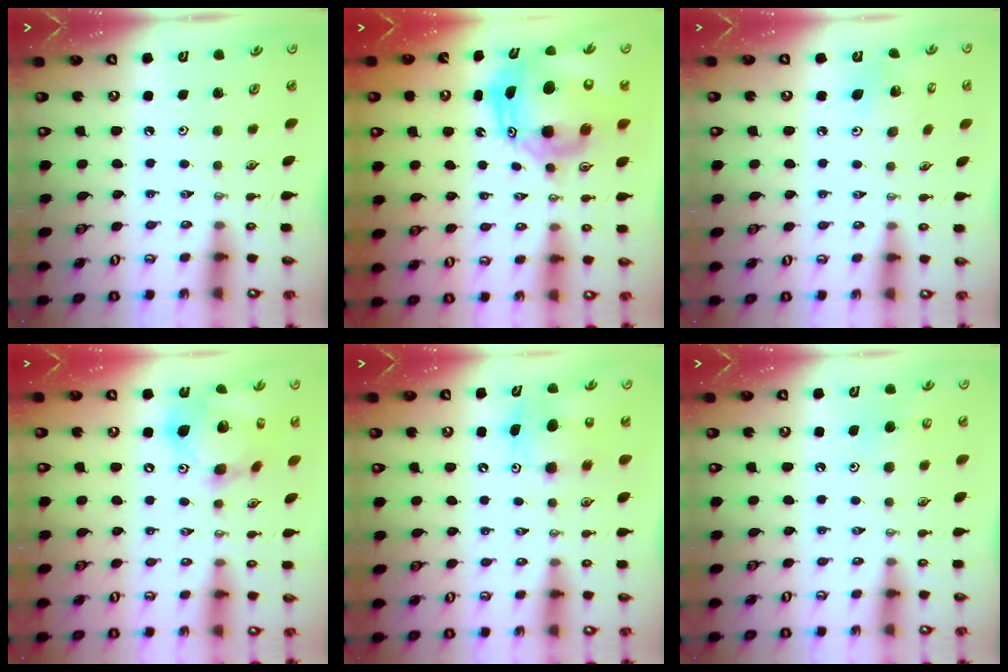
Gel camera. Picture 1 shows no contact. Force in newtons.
{"total": 15.9, "press": 15.7, "slide": 2.6}
{"total": 5.9, "press": 5.9, "slide": 0.4}
{"total": 17.3, "press": 17.1, "slide": 2.6}
{"total": 9.8, "press": 9.8, "slide": 1.2}
{"total": 5.9, "press": 5.7, "slide": 1.6}